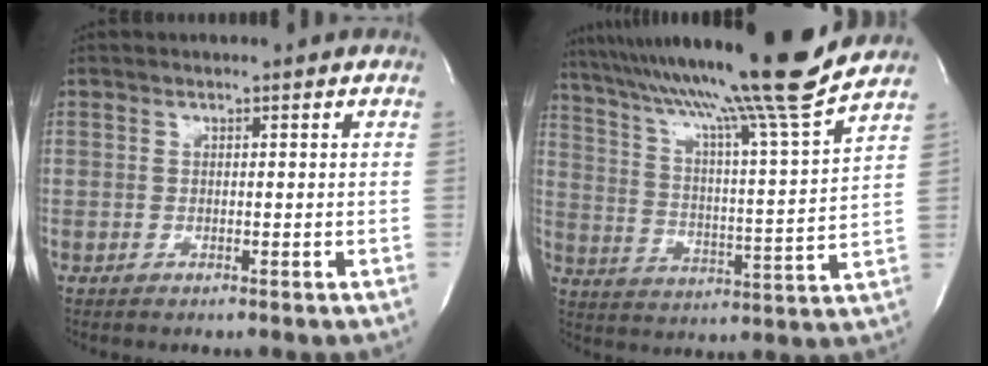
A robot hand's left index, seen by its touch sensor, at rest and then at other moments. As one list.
[{"total": 21.1, "force": [18.1, -2.4, 10.6], "torque": [-0.185, -0.032, 0.277]}]